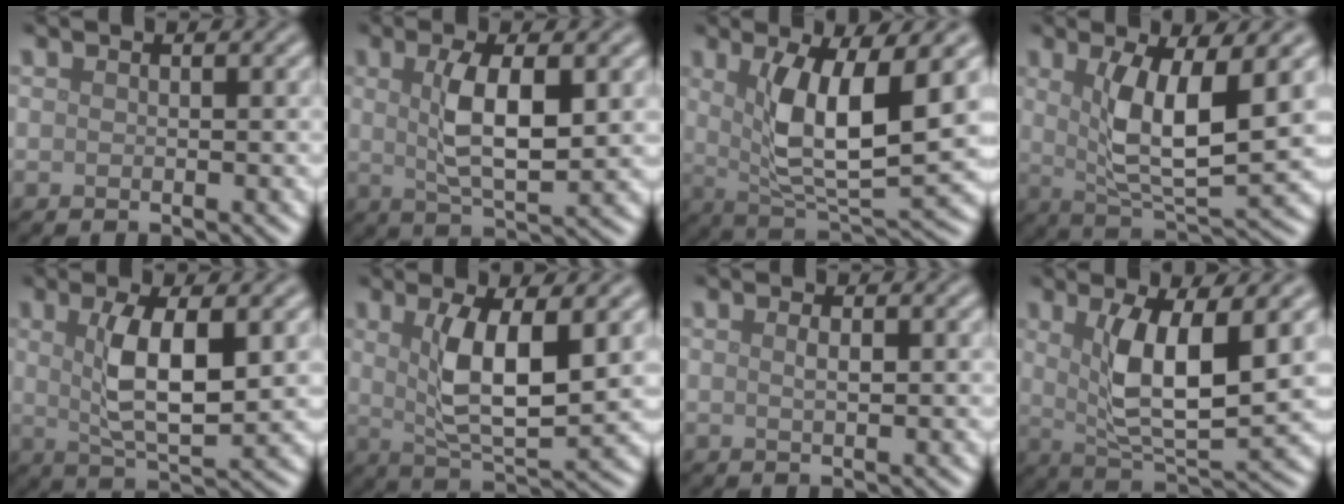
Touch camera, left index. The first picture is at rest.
{"total": 5.7, "force": [1.1, 1.8, 5.4], "torque": [-0.107, 0.000, 0.021]}
{"total": 8.7, "force": [1.8, 2.5, 8.1], "torque": [-0.145, -0.018, 0.038]}
{"total": 7.7, "force": [1.6, 2.1, 7.3], "torque": [-0.134, -0.016, 0.033]}
{"total": 6.4, "force": [1.3, 2.0, 5.9], "torque": [-0.114, -0.003, 0.025]}
{"total": 7.1, "force": [1.7, 2.1, 6.6], "torque": [-0.126, -0.011, 0.033]}
{"total": 1.1, "force": [0.3, 0.3, 1.0], "torque": [-0.019, 0.000, 0.003]}
{"total": 7.9, "force": [1.8, 2.2, 7.3], "torque": [-0.137, -0.017, 0.035]}